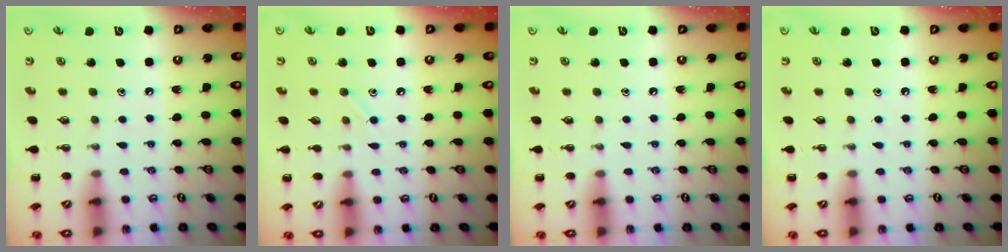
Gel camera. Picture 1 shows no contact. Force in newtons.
{"total": 3.8, "press": 3.7, "slide": 1.1}
{"total": 0.0}
{"total": 0.0}